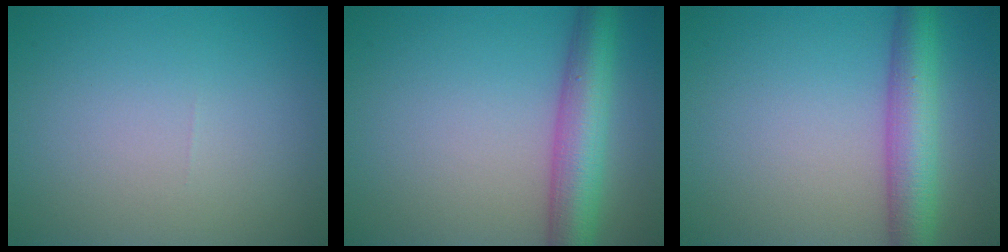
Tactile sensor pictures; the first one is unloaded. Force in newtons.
{"total": 6.1, "press": 6.1, "slide": 0.1}
{"total": 5.7, "press": 5.7, "slide": 0.2}